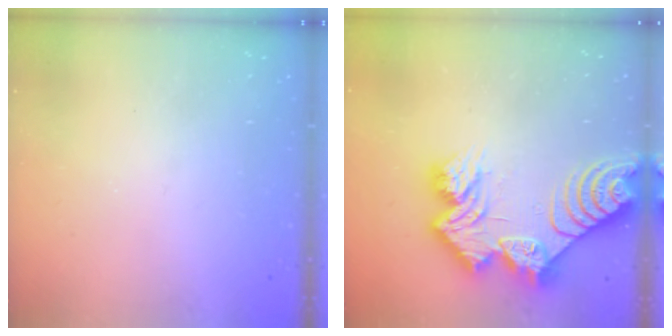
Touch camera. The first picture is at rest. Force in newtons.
{"total": 17.3, "press": 17.2, "slide": 1.7}